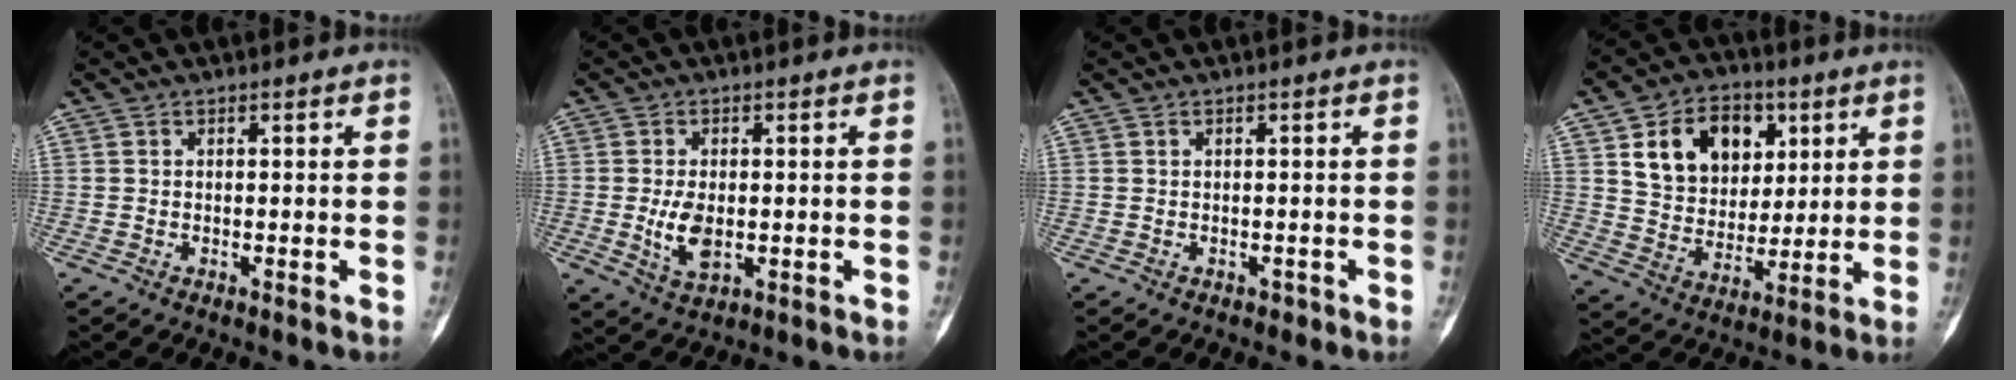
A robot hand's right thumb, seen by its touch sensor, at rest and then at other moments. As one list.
[{"total": 5.6, "force": [-0.5, 3.2, 4.6], "torque": [-0.086, -0.010, -0.003]}, {"total": 0.6, "force": [-0.4, 0.5, 0.2], "torque": [0.000, 0.002, -0.007]}, {"total": 15.6, "force": [5.8, 11.5, 8.8], "torque": [-0.099, -0.015, 0.103]}]